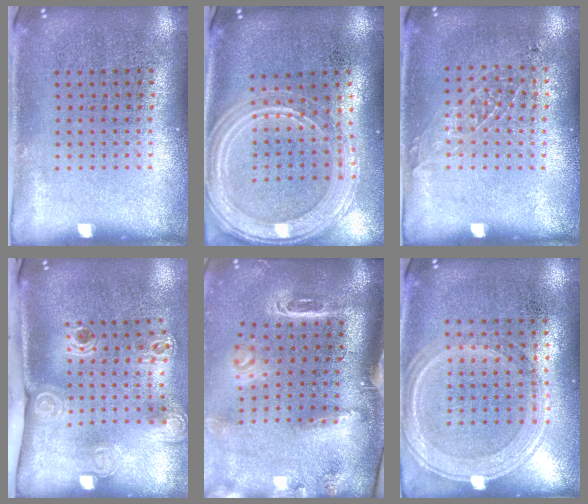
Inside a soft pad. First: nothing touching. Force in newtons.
{"total": 2.1, "press": 1.9, "slide": 0.9}
{"total": 0.8, "press": 0.8, "slide": 0.0}
{"total": 2.3, "press": 1.6, "slide": 1.6}
{"total": 3.0, "press": 2.1, "slide": 2.2}
{"total": 1.2, "press": 1.2, "slide": 0.4}